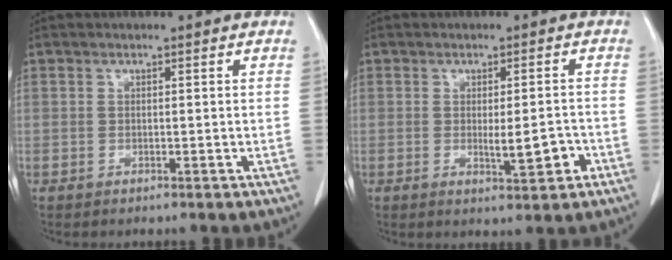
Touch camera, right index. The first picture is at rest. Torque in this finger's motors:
{"motor_torque": [0.42, 0.02, 0.18, 0.05]}